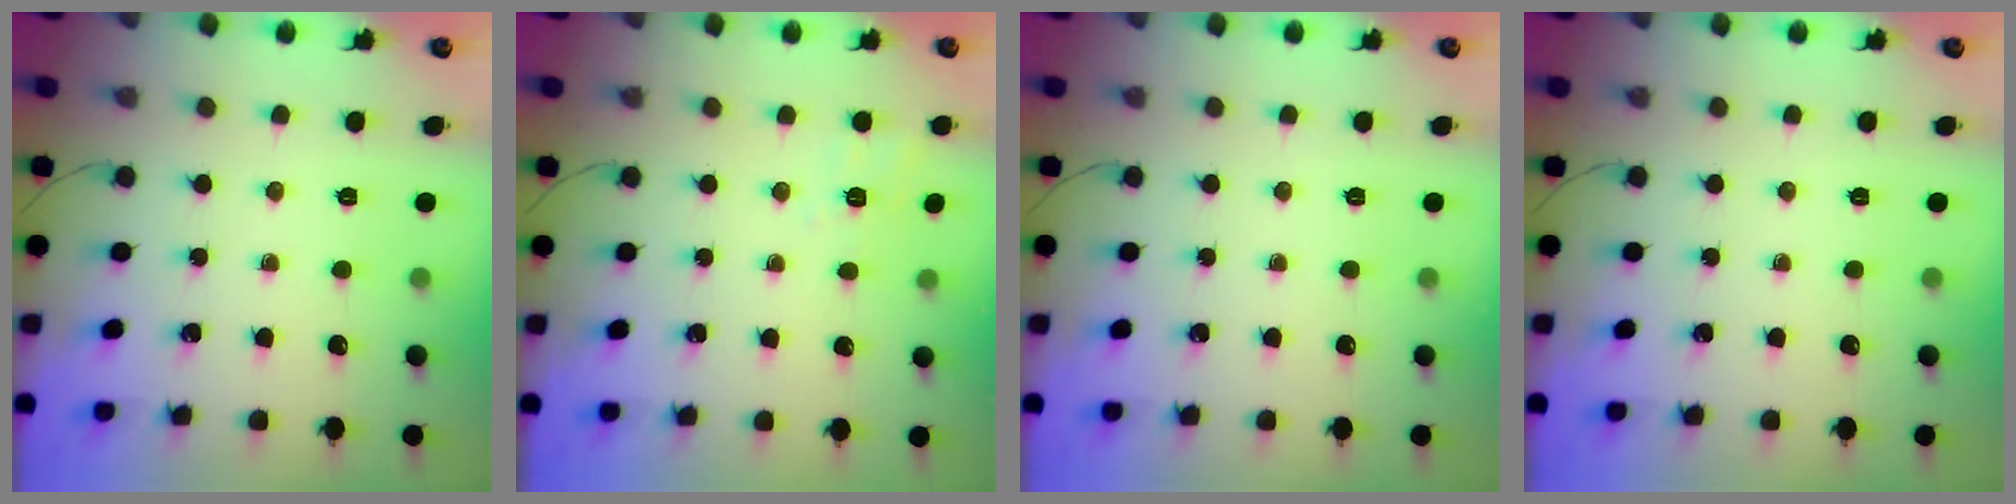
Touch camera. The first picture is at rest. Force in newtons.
{"total": 2.1, "press": 0.1, "slide": 2.1}
{"total": 0.0}
{"total": 0.0}